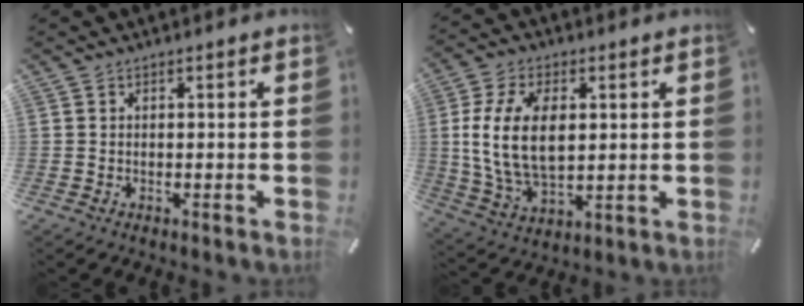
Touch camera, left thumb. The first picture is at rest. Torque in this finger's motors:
{"motor_torque": [0.87, 1.21, 1.53, -1.23, 0.72]}